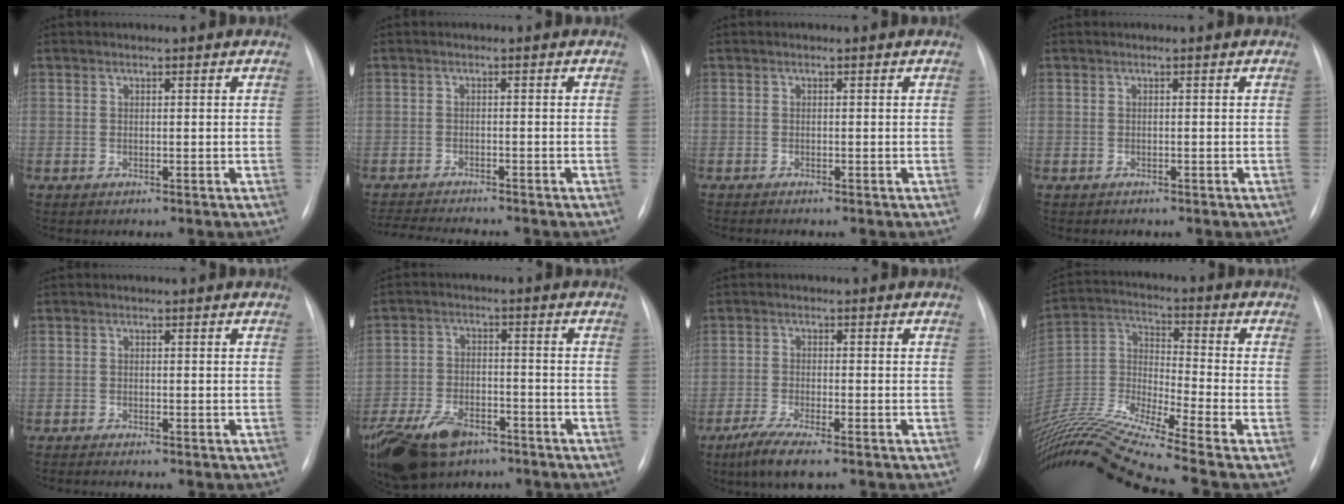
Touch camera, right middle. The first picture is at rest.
{"total": 6.9, "force": [-6.5, -0.1, 2.3], "torque": [-0.037, -0.014, -0.104]}
{"total": 1.3, "force": [-1.1, 0.0, 0.7], "torque": [-0.009, -0.004, -0.012]}
{"total": 0.6, "force": [-0.5, 0.3, 0.1], "torque": [-0.009, 0.000, -0.008]}
{"total": 3.4, "force": [-2.9, 0.1, 1.7], "torque": [-0.021, -0.007, -0.040]}
{"total": 13.8, "force": [-9.1, 7.2, 7.4], "torque": [-0.163, -0.011, -0.154]}
{"total": 6.0, "force": [-4.1, 0.7, 4.3], "torque": [-0.088, -0.017, -0.071]}
{"total": 18.5, "force": [-16.0, -2.5, 8.9], "torque": [-0.187, -0.007, -0.292]}